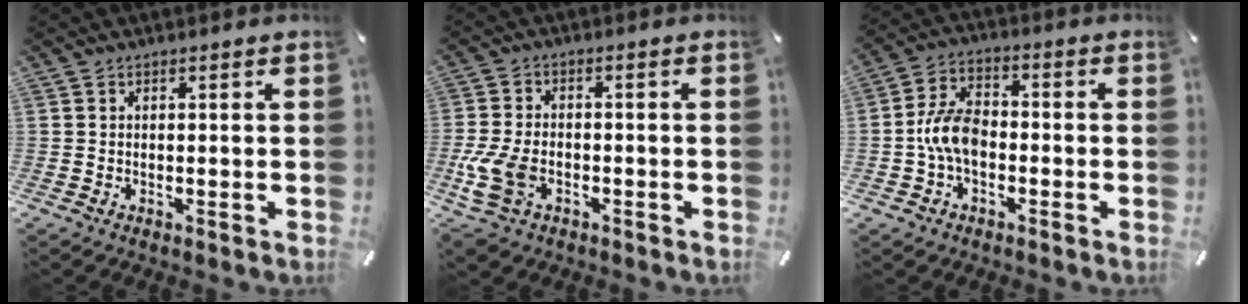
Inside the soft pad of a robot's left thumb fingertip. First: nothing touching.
{"total": 9.9, "force": [-3.5, 6.6, 6.5], "torque": [-0.152, 0.003, -0.061]}
{"total": 8.3, "force": [-2.2, 5.5, 5.7], "torque": [-0.121, 0.018, -0.040]}